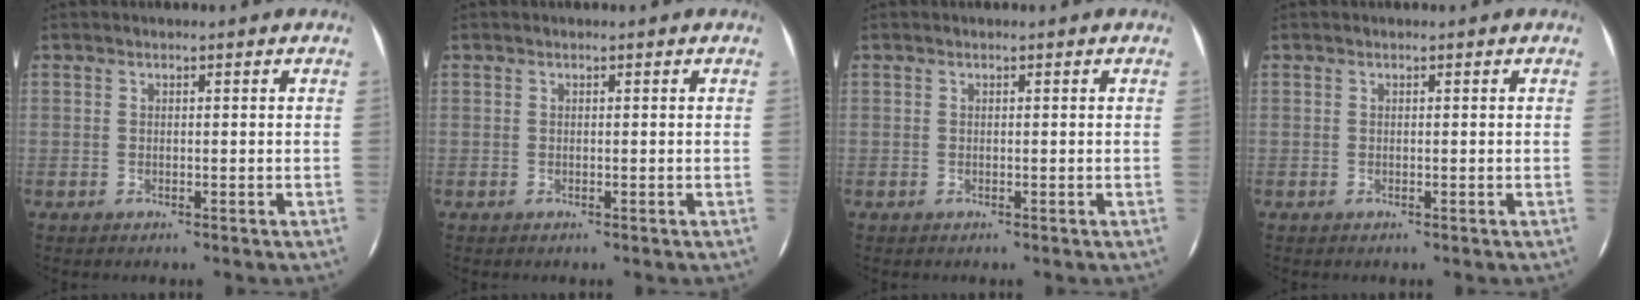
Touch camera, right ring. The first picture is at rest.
{"total": 0.0}
{"total": 0.0}
{"total": 0.0}